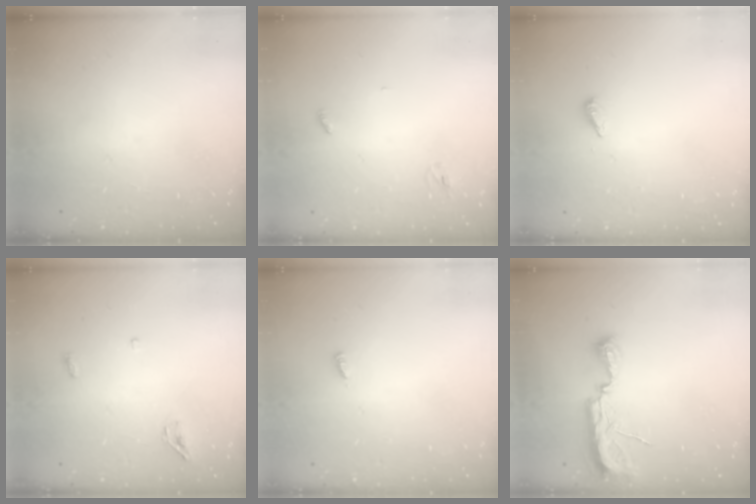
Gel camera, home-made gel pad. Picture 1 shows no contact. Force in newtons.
{"total": 2.8, "press": 2.8, "slide": 0.2}
{"total": 3.5, "press": 3.5, "slide": 0.3}
{"total": 3.4, "press": 3.3, "slide": 1.0}
{"total": 3.0, "press": 3.0, "slide": 0.0}
{"total": 8.1, "press": 8.0, "slide": 0.8}